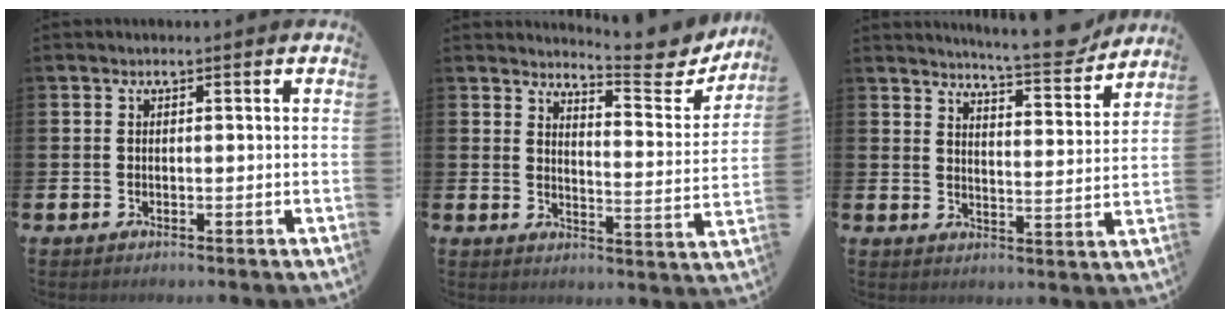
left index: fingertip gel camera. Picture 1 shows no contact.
{"total": 6.4, "force": [6.0, 0.8, 2.1], "torque": [-0.032, -0.054, 0.094]}
{"total": 7.3, "force": [7.0, 0.3, 2.1], "torque": [-0.039, -0.048, 0.119]}